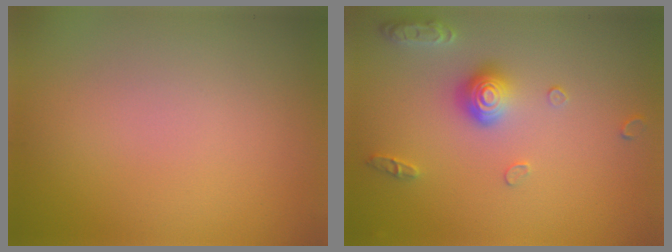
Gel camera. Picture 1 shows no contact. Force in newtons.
{"total": 3.0, "press": 2.9, "slide": 0.7}